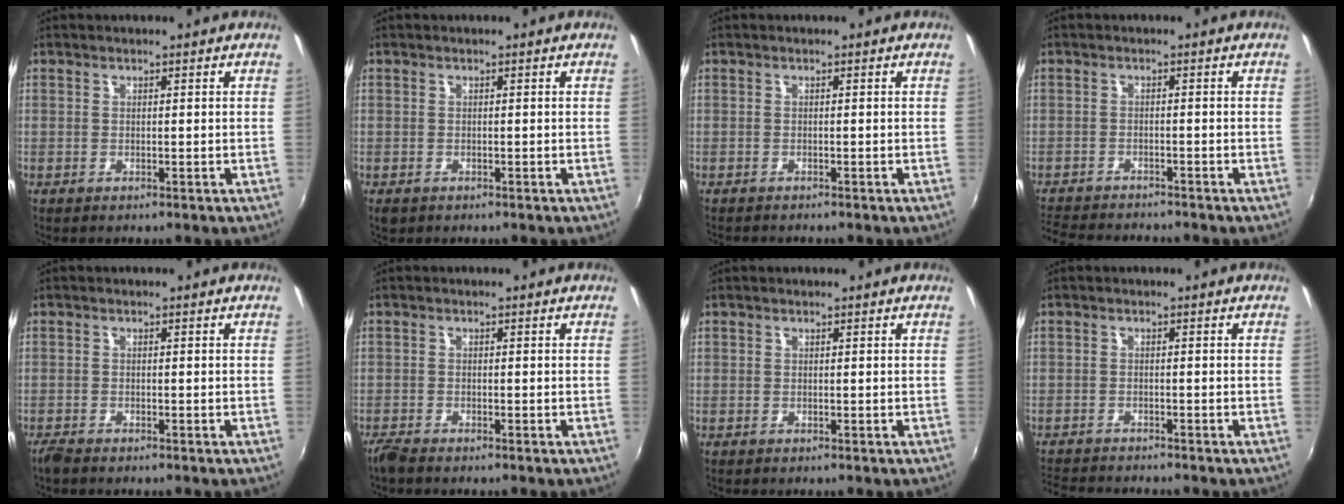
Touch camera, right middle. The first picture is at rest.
{"total": 1.4, "force": [-0.8, 0.9, 0.6], "torque": [-0.014, -0.006, -0.012]}
{"total": 1.2, "force": [-1.2, 0.1, 0.3], "torque": [-0.006, -0.007, -0.018]}
{"total": 8.6, "force": [-8.1, 1.6, 2.5], "torque": [-0.075, -0.011, -0.136]}
{"total": 1.9, "force": [-1.7, 0.5, 0.7], "torque": [-0.020, -0.008, -0.035]}
{"total": 2.5, "force": [-2.2, 0.4, 1.1], "torque": [-0.029, -0.011, -0.045]}
{"total": 0.0}
{"total": 6.4, "force": [-6.1, 0.7, 1.8], "torque": [-0.054, -0.016, -0.105]}